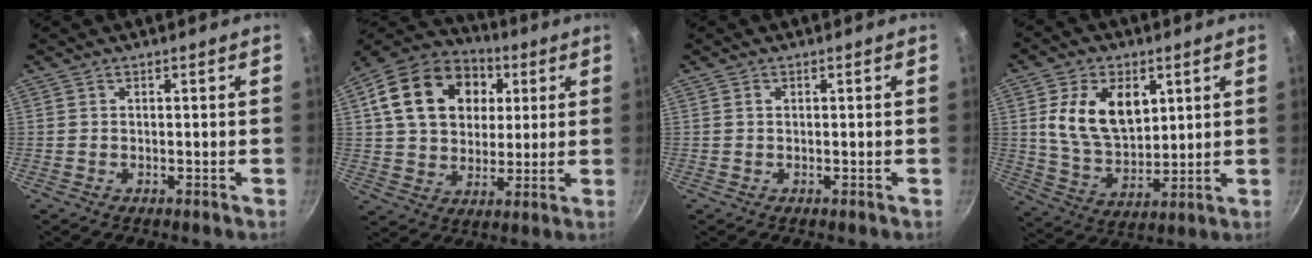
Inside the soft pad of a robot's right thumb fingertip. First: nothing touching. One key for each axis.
{"total": 21.0, "fx": 5.6, "fy": 15.9, "fz": 12.6, "tx": -0.197, "ty": 0.015, "tz": 0.089}
{"total": 0.6, "fx": 0.2, "fy": 0.4, "fz": 0.4, "tx": -0.005, "ty": 0.003, "tz": 0.003}
{"total": 14.6, "fx": 4.2, "fy": 9.5, "fz": 10.3, "tx": -0.155, "ty": -0.023, "tz": 0.080}